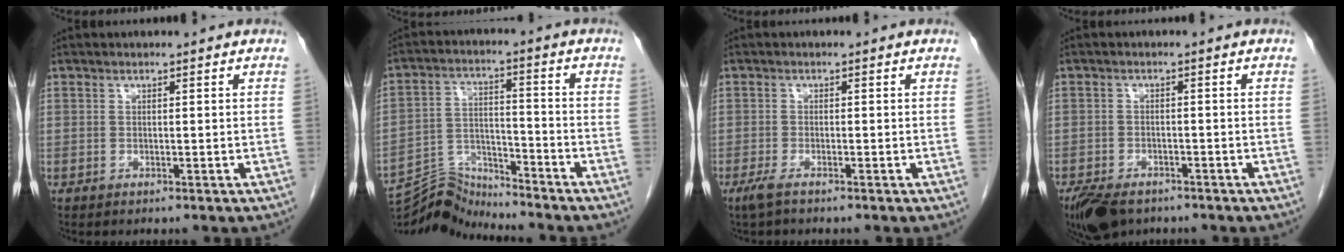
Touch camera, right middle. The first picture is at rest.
{"total": 6.5, "force": [-6.4, -0.4, -0.7], "torque": [0.005, 0.014, -0.118]}
{"total": 1.2, "force": [0.4, 0.2, 1.1], "torque": [-0.030, -0.007, 0.003]}
{"total": 7.6, "force": [-5.5, 3.8, 3.6], "torque": [-0.064, -0.007, -0.087]}